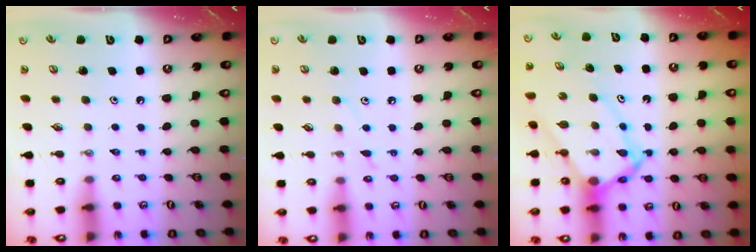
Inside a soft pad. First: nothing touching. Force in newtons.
{"total": 4.8, "press": 4.7, "slide": 0.3}
{"total": 11.3, "press": 11.2, "slide": 1.1}